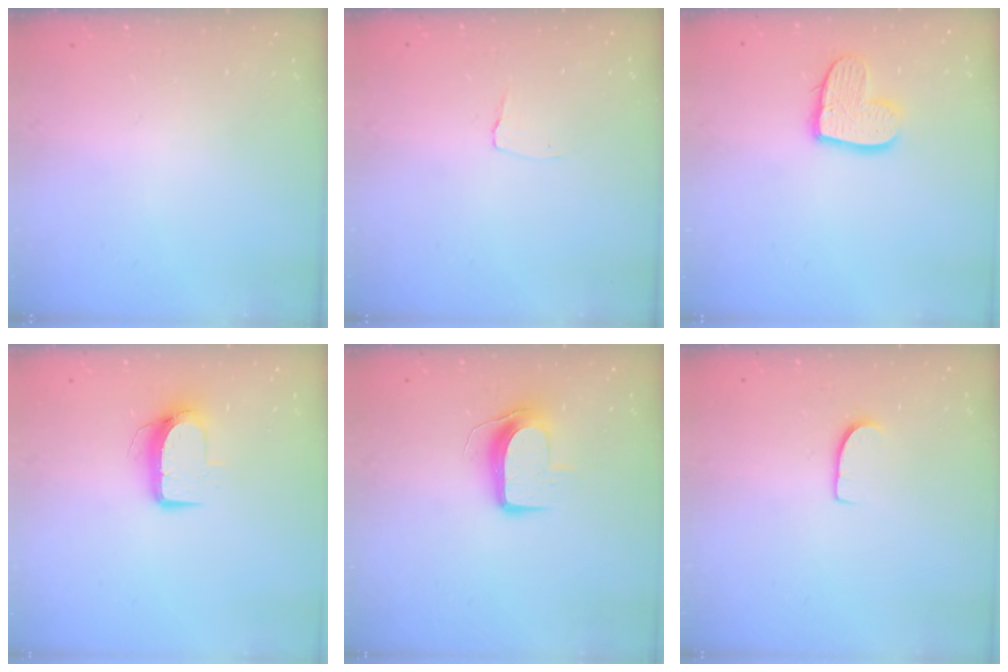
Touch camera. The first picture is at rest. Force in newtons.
{"total": 2.9, "press": 2.9, "slide": 0.3}
{"total": 12.6, "press": 12.5, "slide": 1.0}
{"total": 9.1, "press": 9.1, "slide": 0.9}
{"total": 10.1, "press": 10.1, "slide": 0.9}
{"total": 6.7, "press": 6.7, "slide": 0.3}